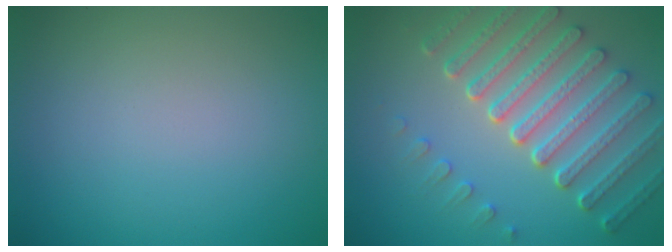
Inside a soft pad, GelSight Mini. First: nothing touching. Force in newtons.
{"total": 7.1, "press": 5.3, "slide": 4.8}